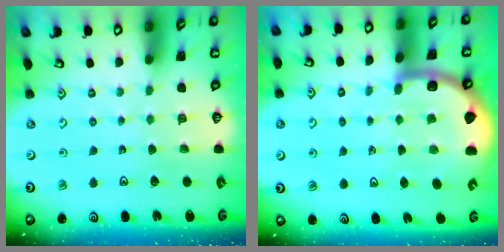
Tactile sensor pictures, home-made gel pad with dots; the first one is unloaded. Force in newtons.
{"total": 8.0, "press": 7.5, "slide": 2.6}